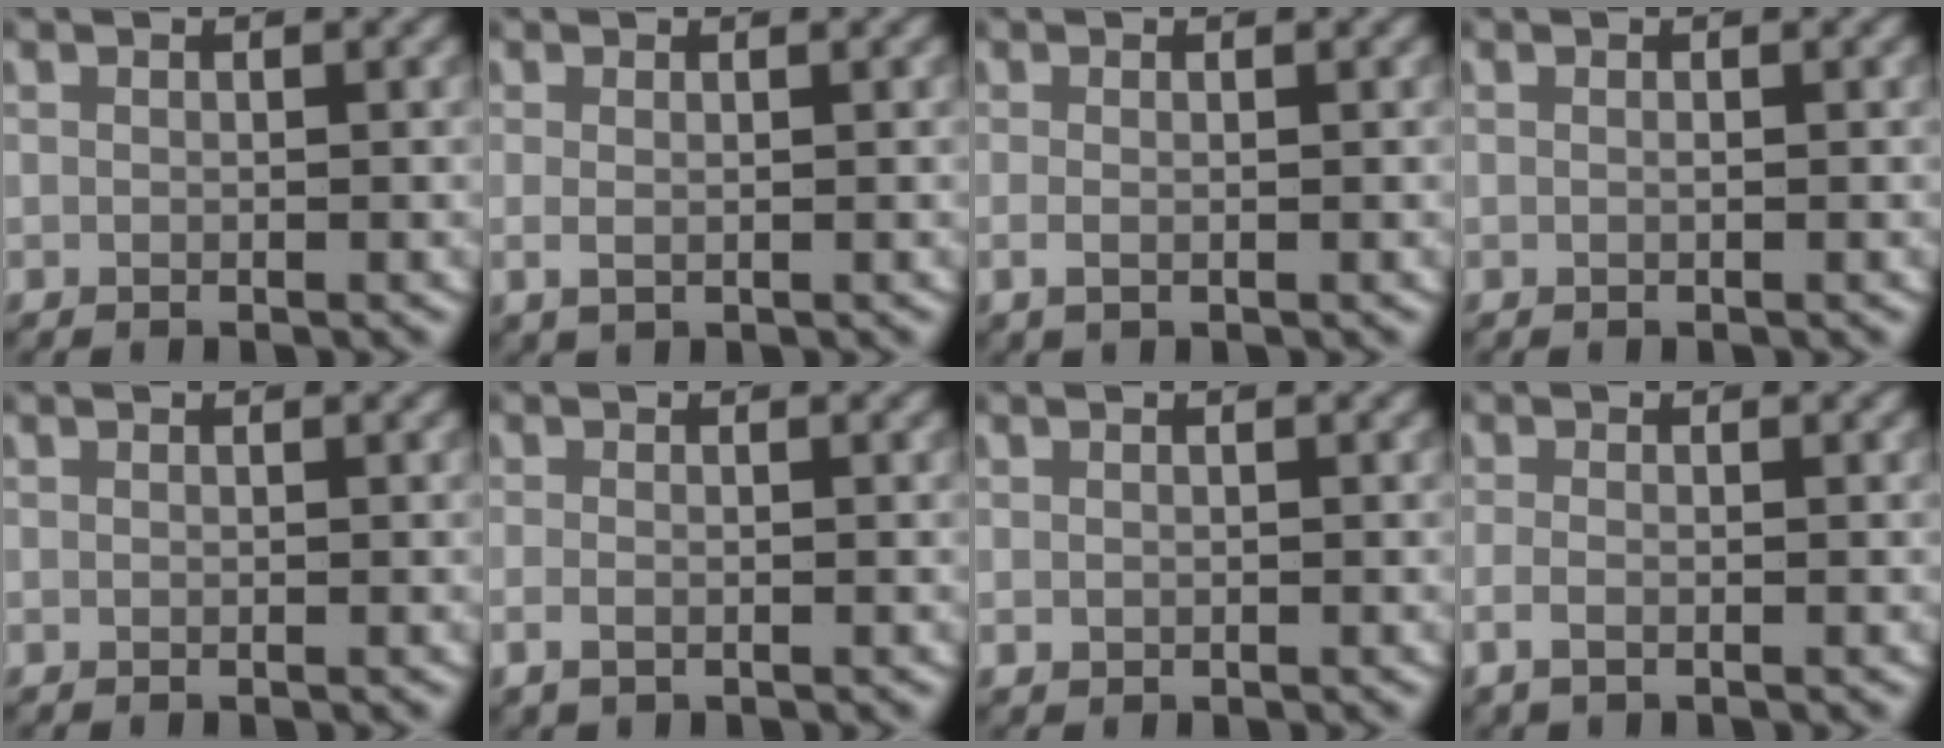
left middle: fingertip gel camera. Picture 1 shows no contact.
{"total": 1.0, "force": [-0.2, 0.3, 0.9], "torque": [-0.023, -0.002, 0.001]}
{"total": 0.9, "force": [-0.4, 0.2, 0.8], "torque": [-0.019, -0.003, -0.004]}
{"total": 0.0}
{"total": 0.0}
{"total": 1.4, "force": [-0.8, 0.7, 0.9], "torque": [-0.025, -0.005, -0.010]}
{"total": 0.7, "force": [-0.1, 0.7, 0.2], "torque": [-0.007, -0.004, 0.002]}
{"total": 1.4, "force": [-0.8, 0.4, 1.1], "torque": [-0.028, -0.002, -0.013]}